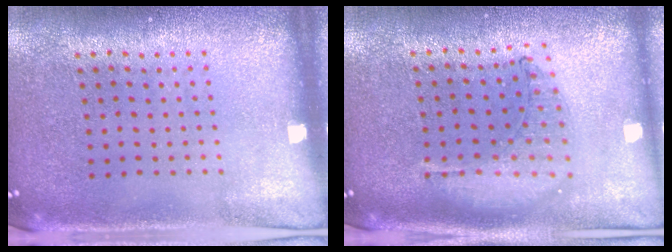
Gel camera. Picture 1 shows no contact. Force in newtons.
{"total": 1.0, "press": 1.0, "slide": 0.2}